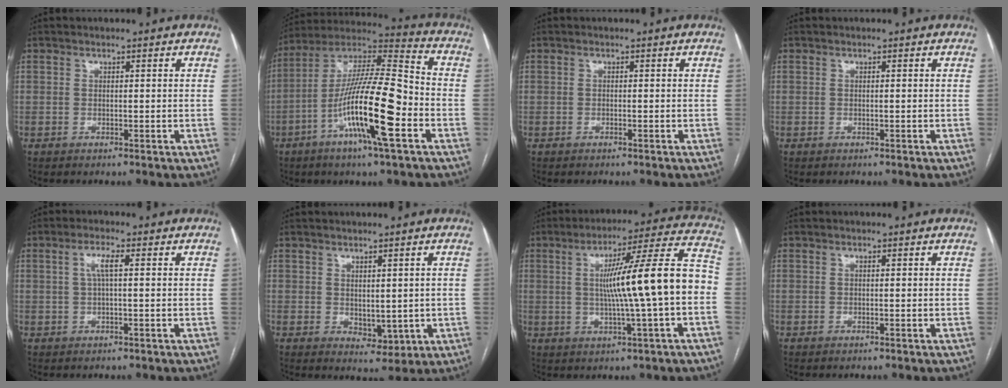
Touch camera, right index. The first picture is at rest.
{"total": 18.3, "force": [-6.3, 1.8, 17.1], "torque": [-0.325, -0.002, -0.112]}
{"total": 0.0}
{"total": 0.0}
{"total": 3.0, "force": [0.6, 0.4, 2.9], "torque": [-0.060, 0.008, 0.013]}
{"total": 4.0, "force": [0.0, 2.5, 3.1], "torque": [-0.039, -0.008, 0.017]}
{"total": 15.3, "force": [-0.9, -0.3, 15.3], "torque": [-0.226, 0.021, -0.016]}
{"total": 0.0}